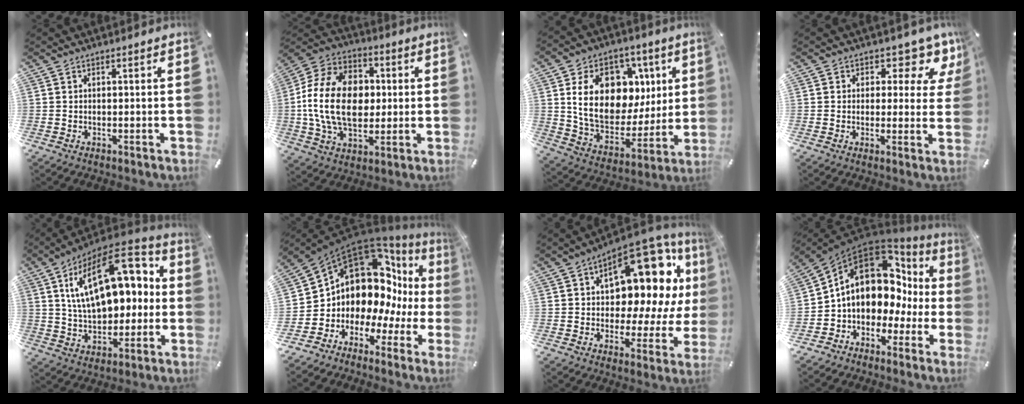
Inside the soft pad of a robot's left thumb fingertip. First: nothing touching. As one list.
[{"total": 18.8, "force": [-0.3, 13.7, 12.9], "torque": [-0.271, 0.016, -0.008]}, {"total": 20.0, "force": [5.3, 14.8, 12.3], "torque": [-0.219, -0.016, 0.100]}, {"total": 7.0, "force": [4.1, 4.5, 3.6], "torque": [-0.042, -0.031, 0.065]}, {"total": 22.2, "force": [6.5, 13.4, 16.5], "torque": [-0.278, -0.018, 0.110]}, {"total": 15.2, "force": [5.3, 11.5, 8.4], "torque": [-0.151, -0.078, 0.104]}, {"total": 18.2, "force": [8.8, 9.9, 12.5], "torque": [-0.154, -0.083, 0.142]}, {"total": 14.0, "force": [2.8, 10.6, 8.6], "torque": [-0.139, -0.024, 0.046]}]